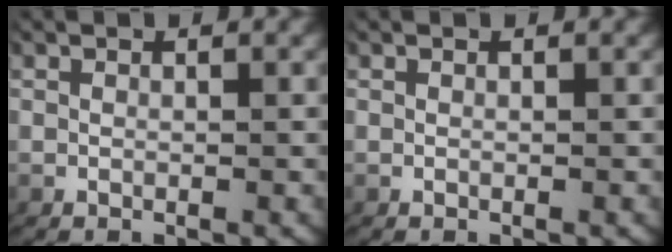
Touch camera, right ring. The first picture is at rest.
{"total": 0.0}